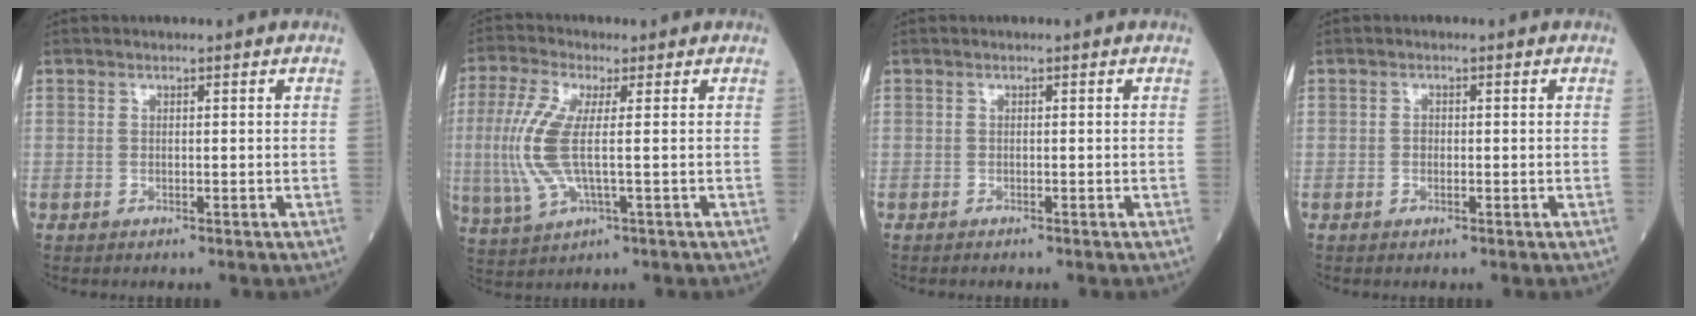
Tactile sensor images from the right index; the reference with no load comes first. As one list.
[{"total": 9.6, "force": [0.1, 2.4, 9.3], "torque": [-0.232, -0.004, 0.000]}, {"total": 0.0}, {"total": 1.0, "force": [-0.1, 0.7, 0.7], "torque": [-0.015, 0.001, -0.002]}]